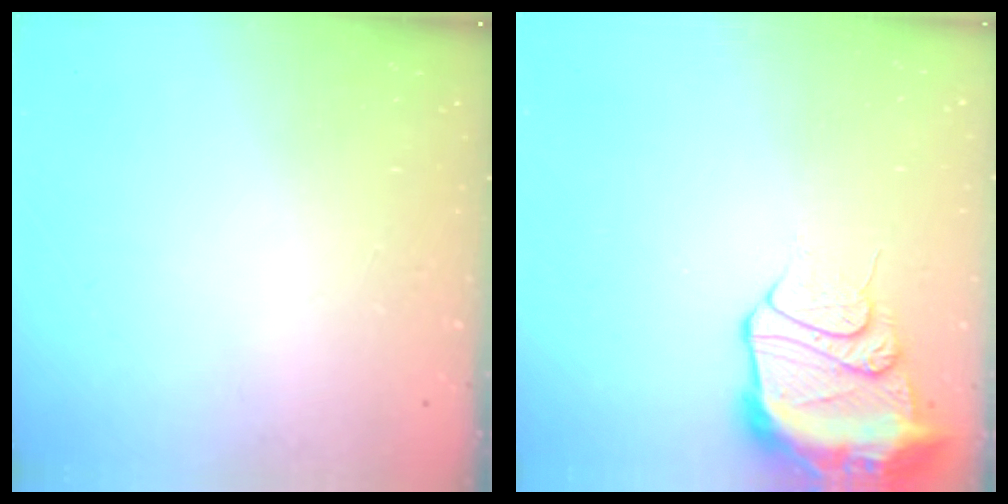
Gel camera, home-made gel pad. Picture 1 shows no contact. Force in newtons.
{"total": 14.0, "press": 13.9, "slide": 1.7}